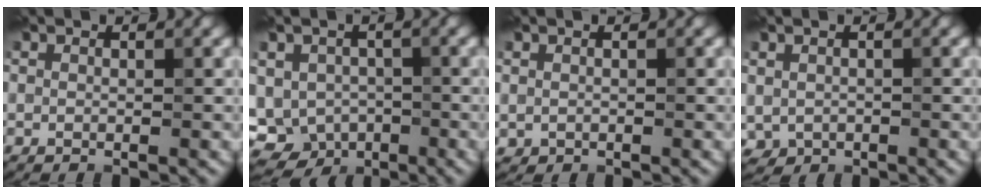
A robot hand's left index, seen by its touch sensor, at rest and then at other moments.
{"total": 7.7, "force": [-2.9, 6.2, 3.4], "torque": [-0.044, -0.010, -0.047]}
{"total": 0.6, "force": [0.1, 0.6, 0.2], "torque": [-0.002, -0.005, 0.003]}
{"total": 2.2, "force": [-0.2, 1.8, 1.2], "torque": [-0.028, -0.011, 0.000]}